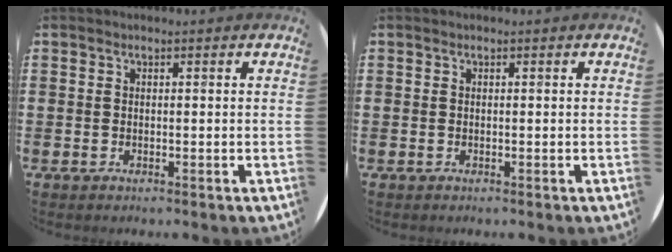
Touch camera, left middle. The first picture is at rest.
{"total": 0.0}